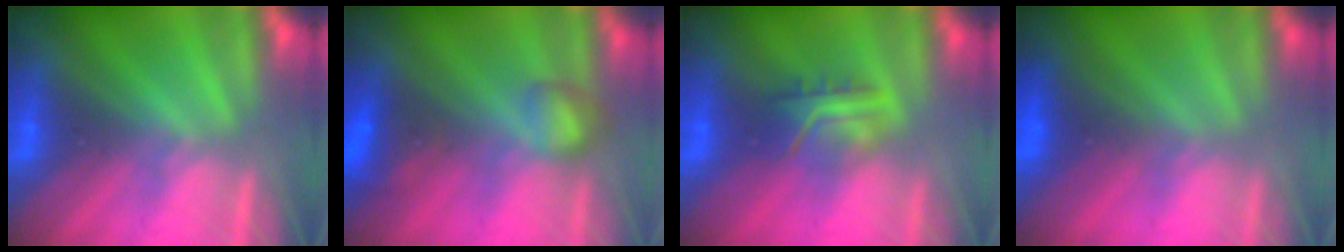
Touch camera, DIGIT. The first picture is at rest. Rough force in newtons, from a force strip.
{"total": 5.9}
{"total": 9.3}
{"total": 8.0}